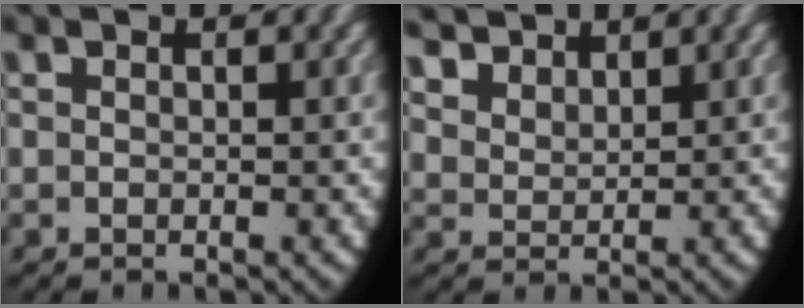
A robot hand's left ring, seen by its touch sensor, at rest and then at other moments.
{"total": 3.6, "force": [2.8, 1.8, 1.2], "torque": [-0.031, -0.005, 0.059]}